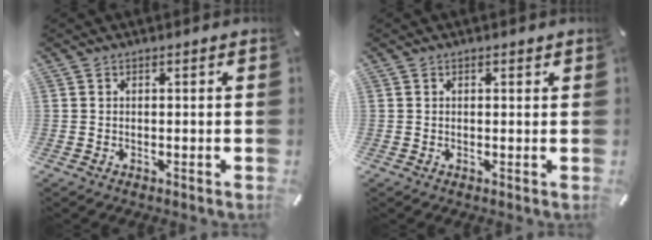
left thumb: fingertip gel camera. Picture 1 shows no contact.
{"total": 0.5, "force": [0.2, 0.4, 0.3], "torque": [0.002, 0.000, 0.001]}